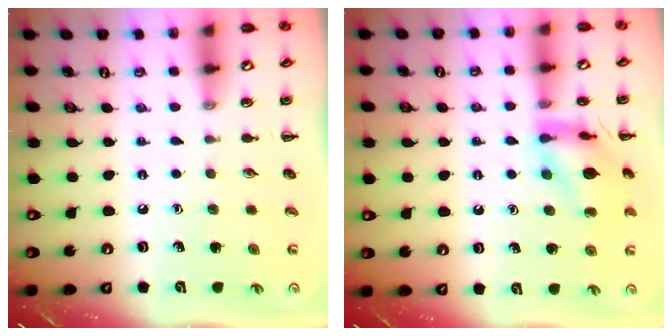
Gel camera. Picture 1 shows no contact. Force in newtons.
{"total": 12.8, "press": 12.8, "slide": 0.6}